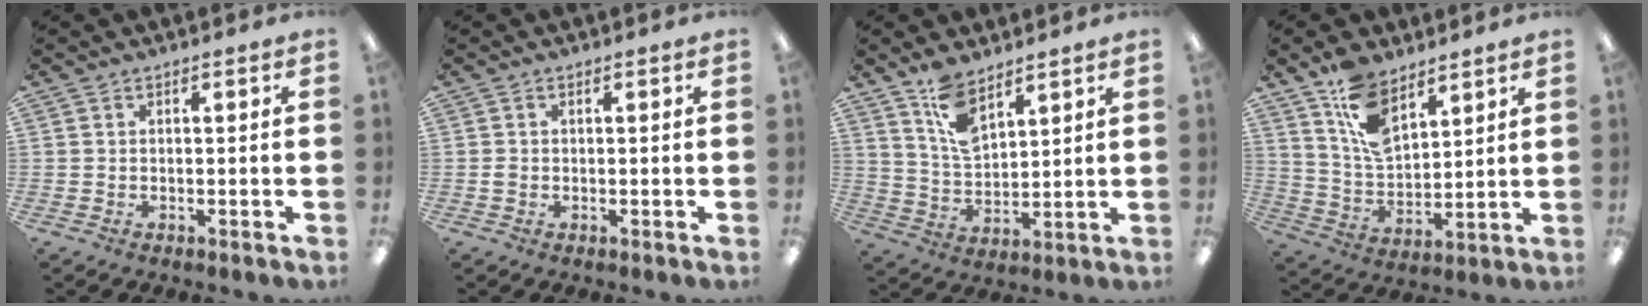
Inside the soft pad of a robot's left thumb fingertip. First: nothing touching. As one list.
[{"total": 0.8, "force": [-0.1, 0.7, 0.4], "torque": [-0.008, 0.005, -0.004]}, {"total": 9.6, "force": [6.6, 4.4, 5.3], "torque": [-0.106, -0.028, 0.123]}, {"total": 12.1, "force": [7.6, 6.4, 7.0], "torque": [-0.129, -0.031, 0.143]}]